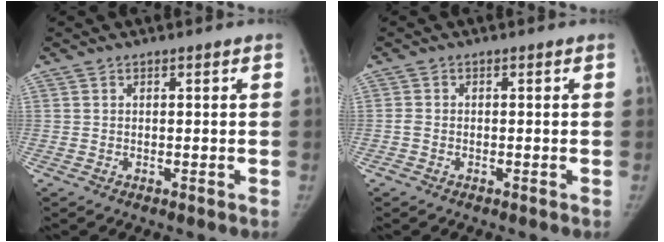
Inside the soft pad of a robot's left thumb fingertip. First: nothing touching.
{"total": 1.0, "force": [-0.4, 0.7, 0.5], "torque": [-0.014, 0.000, -0.011]}